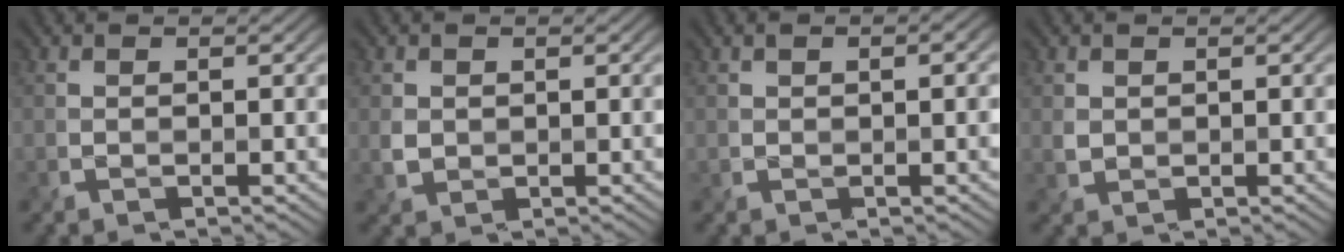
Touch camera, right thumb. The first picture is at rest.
{"total": 1.4, "force": [0.4, 1.2, 0.5], "torque": [-0.012, -0.005, 0.007]}
{"total": 2.4, "force": [0.5, 1.0, 2.1], "torque": [-0.036, 0.005, 0.012]}
{"total": 1.0, "force": [0.5, 0.8, 0.3], "torque": [-0.008, -0.003, 0.013]}